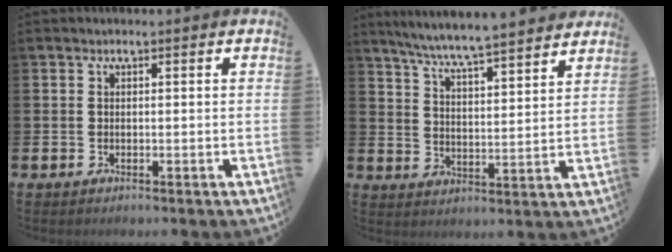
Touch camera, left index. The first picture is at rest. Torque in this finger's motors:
{"motor_torque": [0.36, -0.55, 0.95, 0.21]}